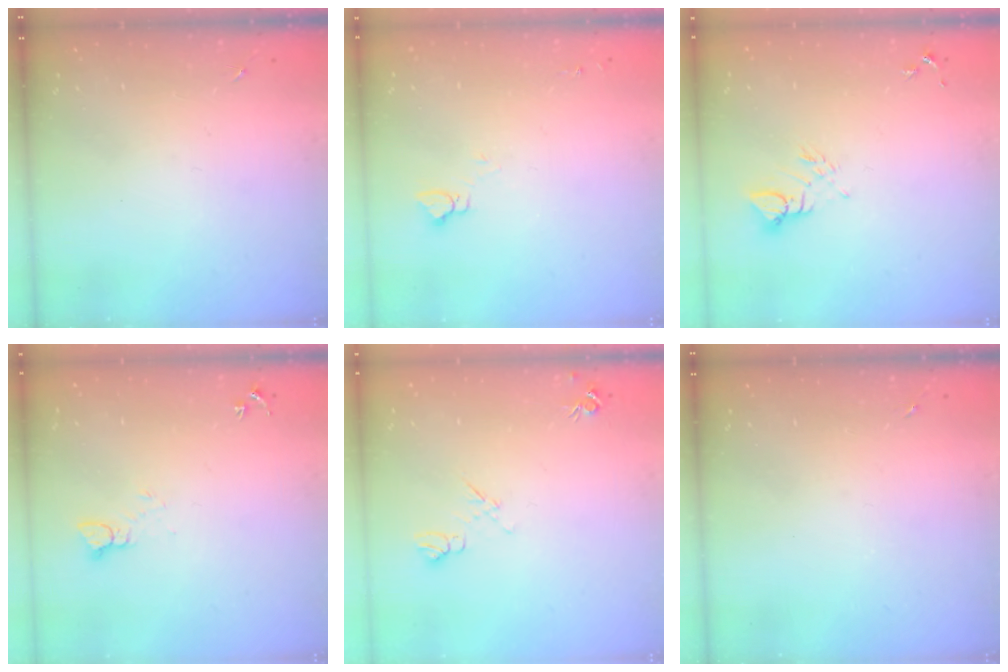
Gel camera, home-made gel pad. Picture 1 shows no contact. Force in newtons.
{"total": 4.0, "press": 4.0, "slide": 0.4}
{"total": 4.8, "press": 4.8, "slide": 0.2}
{"total": 3.7, "press": 3.7, "slide": 0.1}
{"total": 7.8, "press": 7.8, "slide": 0.9}
{"total": 0.0}